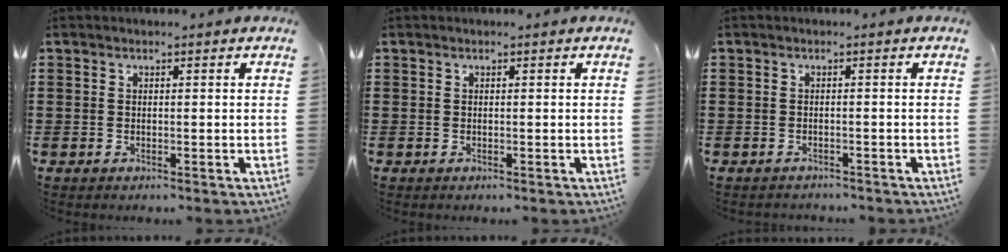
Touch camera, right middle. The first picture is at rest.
{"total": 0.0}
{"total": 0.8, "force": [-0.8, 0.1, 0.0], "torque": [-0.001, 0.002, -0.018]}